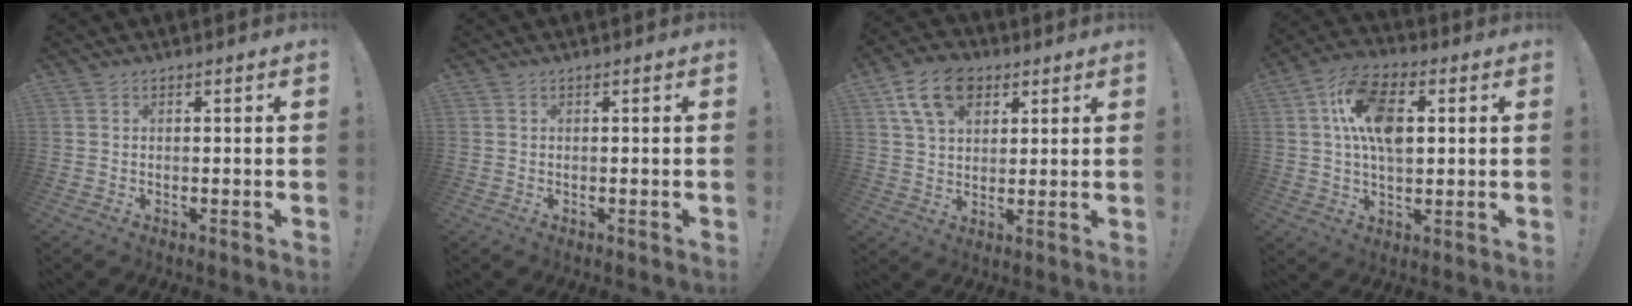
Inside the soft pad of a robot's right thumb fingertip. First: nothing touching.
{"total": 0.0}
{"total": 12.5, "force": [6.1, 8.3, 7.2], "torque": [-0.116, -0.009, 0.117]}
{"total": 14.9, "force": [2.7, 8.9, 11.7], "torque": [-0.193, 0.012, 0.049]}